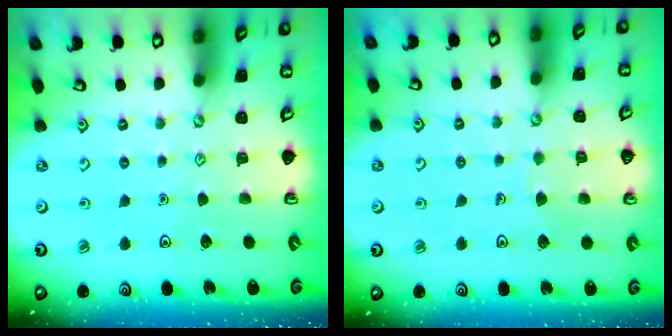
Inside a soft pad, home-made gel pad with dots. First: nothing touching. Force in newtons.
{"total": 4.1, "press": 4.1, "slide": 0.3}